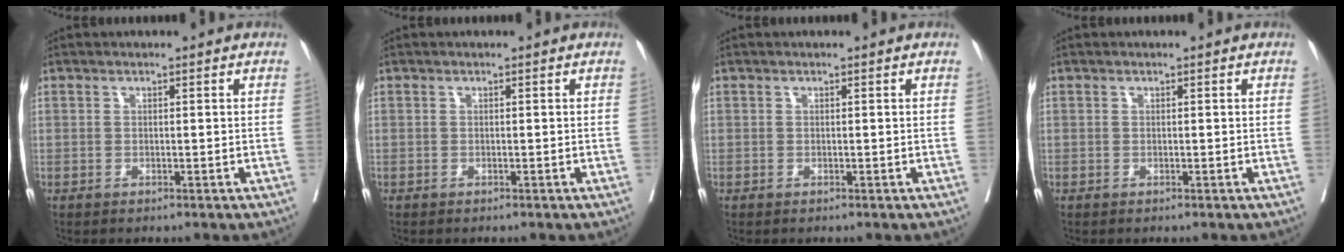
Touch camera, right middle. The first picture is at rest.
{"total": 0.0}
{"total": 0.0}
{"total": 0.0}